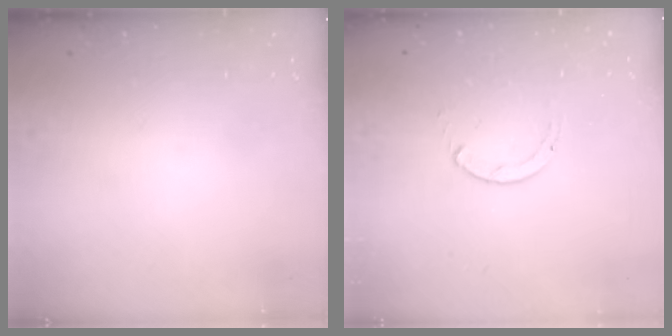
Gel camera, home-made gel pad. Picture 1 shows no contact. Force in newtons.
{"total": 0.8, "press": 0.7, "slide": 0.1}